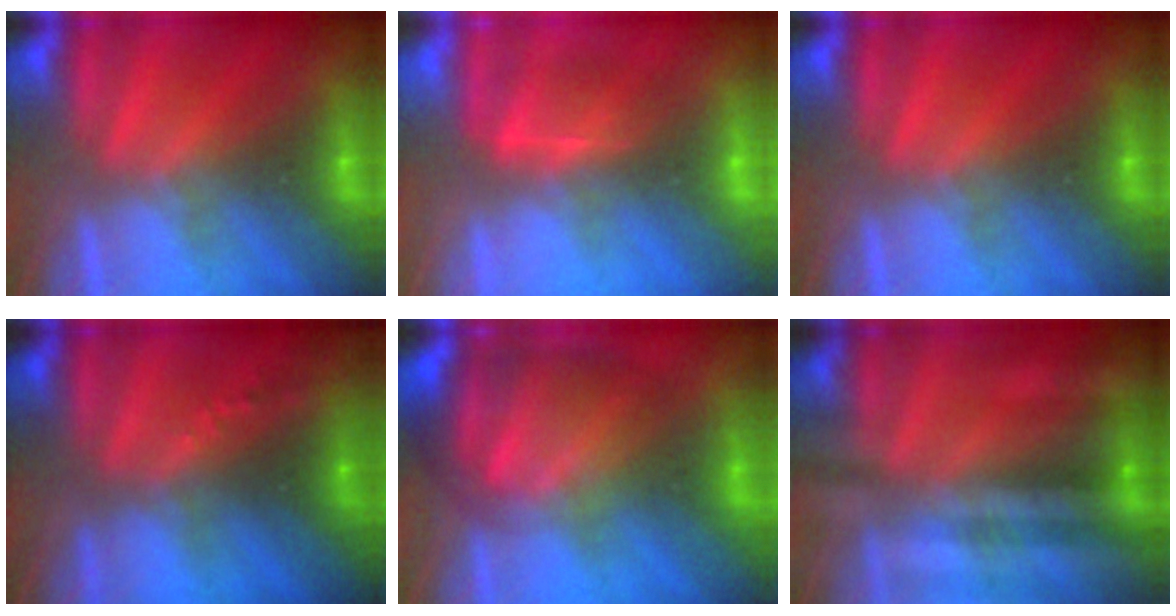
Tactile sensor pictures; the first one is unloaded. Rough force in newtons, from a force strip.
{"total": 4.9}
{"total": 0.0}
{"total": 7.6}
{"total": 5.8}
{"total": 2.8}